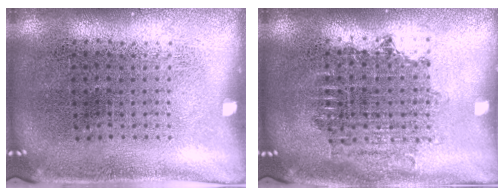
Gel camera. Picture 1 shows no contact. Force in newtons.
{"total": 1.7, "press": 1.4, "slide": 1.0}